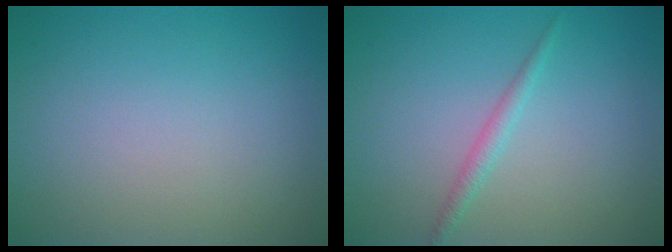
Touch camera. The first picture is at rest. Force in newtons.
{"total": 1.3, "press": 1.3, "slide": 0.0}